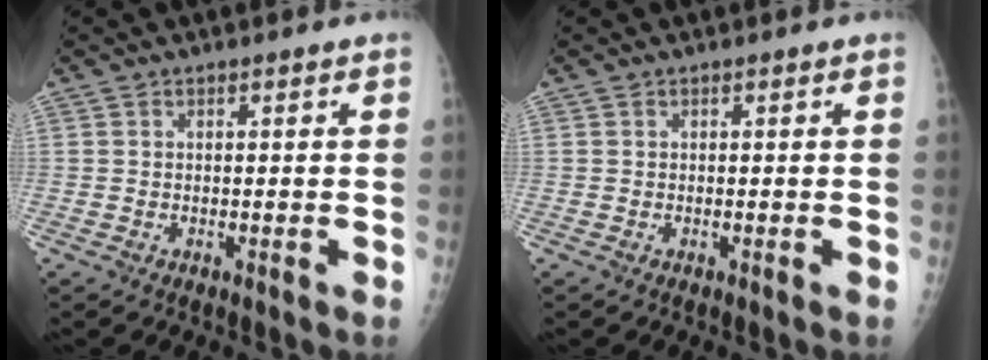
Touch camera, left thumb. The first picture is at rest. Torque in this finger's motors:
{"motor_torque": [0.00, 0.00, -0.02, -0.02, 0.00]}